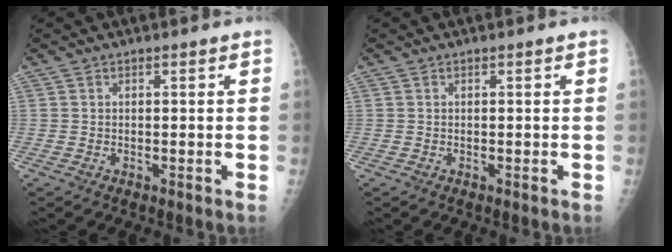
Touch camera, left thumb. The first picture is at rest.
{"total": 0.0}